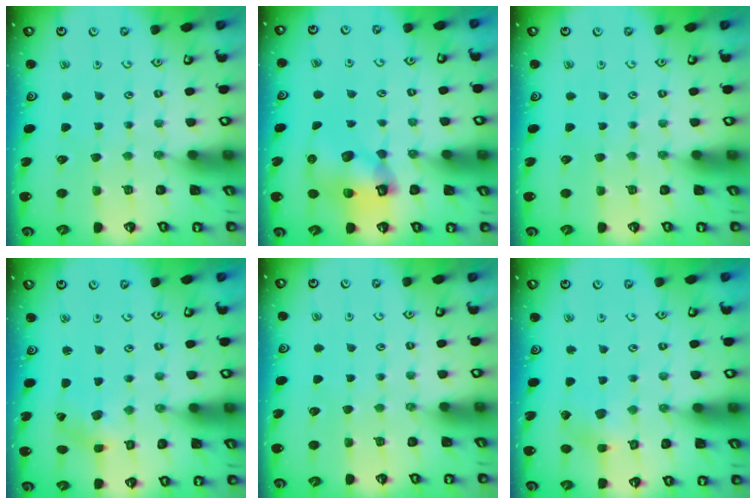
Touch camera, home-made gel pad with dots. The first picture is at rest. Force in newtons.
{"total": 11.1, "press": 11.0, "slide": 1.5}
{"total": 0.0}
{"total": 2.2, "press": 2.1, "slide": 0.6}
{"total": 0.0}
{"total": 3.1, "press": 3.1, "slide": 0.2}